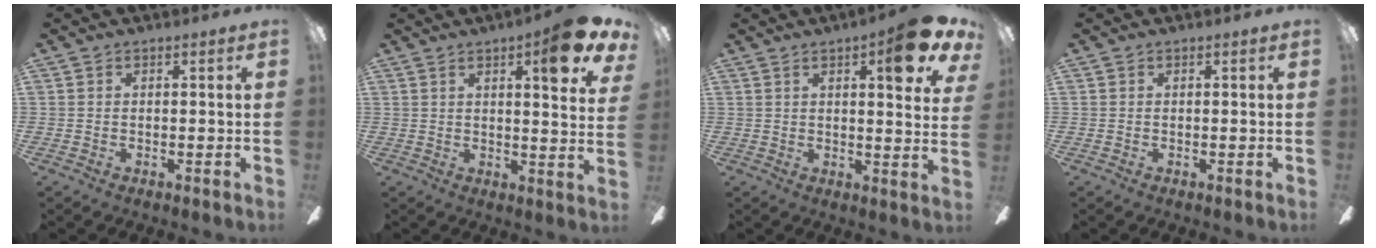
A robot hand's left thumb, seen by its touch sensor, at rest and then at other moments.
{"total": 9.9, "force": [5.6, 2.2, 7.9], "torque": [-0.104, -0.027, 0.083]}
{"total": 10.7, "force": [5.7, 2.9, 8.6], "torque": [-0.107, -0.027, 0.085]}
{"total": 0.0}